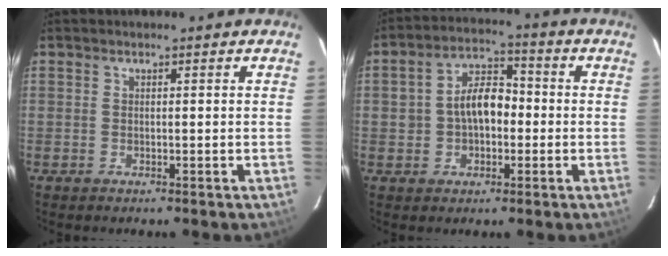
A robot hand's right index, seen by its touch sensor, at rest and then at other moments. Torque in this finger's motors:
{"motor_torque": [0.29, -0.08, 0.33, 0.12]}